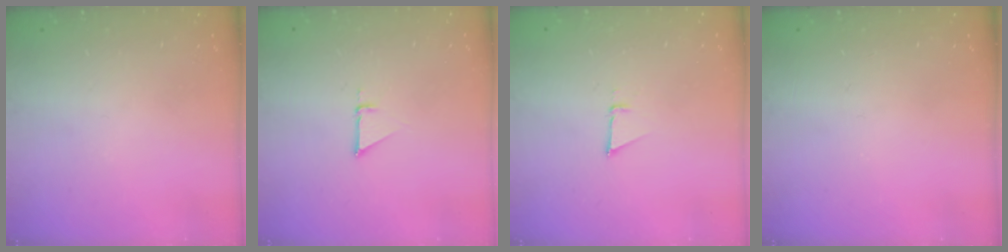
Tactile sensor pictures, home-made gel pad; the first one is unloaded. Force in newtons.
{"total": 3.1, "press": 3.1, "slide": 0.2}
{"total": 2.6, "press": 2.5, "slide": 0.8}
{"total": 0.0}